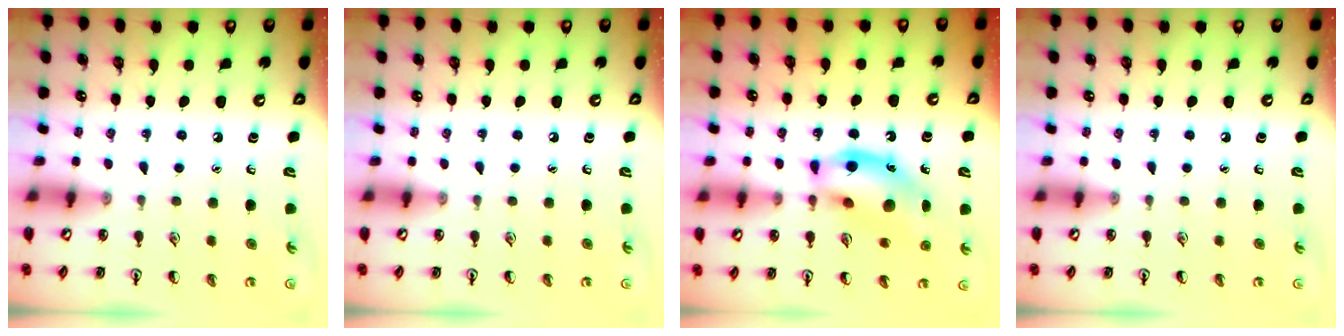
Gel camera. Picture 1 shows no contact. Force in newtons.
{"total": 0.0}
{"total": 15.1, "press": 14.7, "slide": 3.5}
{"total": 0.0}